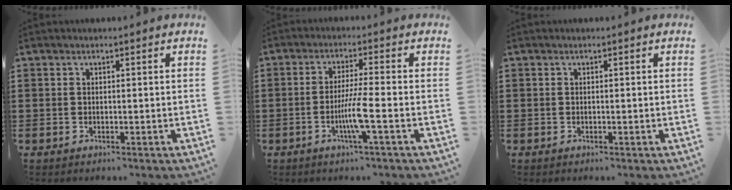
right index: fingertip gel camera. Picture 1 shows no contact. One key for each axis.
{"total": 5.6, "fx": -1.9, "fy": -0.3, "fz": 5.3, "tx": -0.104, "ty": -0.016, "tz": -0.040}
{"total": 0.0}